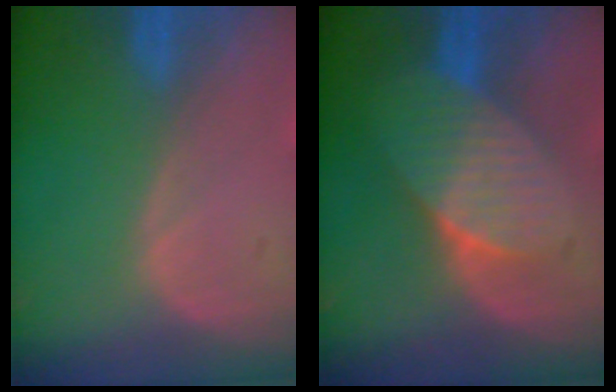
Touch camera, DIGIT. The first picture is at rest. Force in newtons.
{"total": 7.4, "press": 6.7, "slide": 3.2}